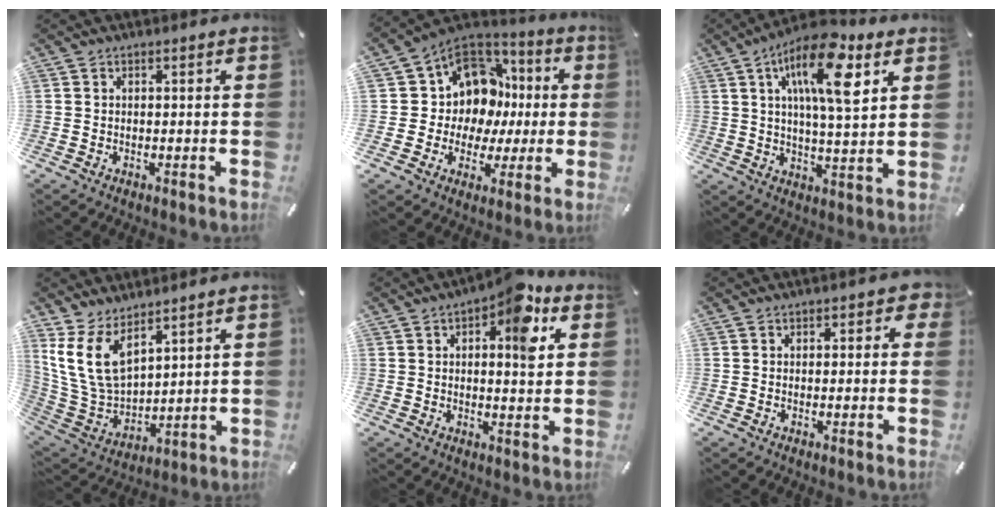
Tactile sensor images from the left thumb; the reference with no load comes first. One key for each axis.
{"total": 11.7, "fx": 3.3, "fy": 10.6, "fz": 3.7, "tx": -0.076, "ty": -0.032, "tz": 0.076}
{"total": 16.0, "fx": 7.6, "fy": 5.2, "fz": 13.1, "tx": -0.221, "ty": -0.018, "tz": 0.123}
{"total": 12.9, "fx": 7.2, "fy": 7.5, "fz": 7.6, "tx": -0.191, "ty": -0.037, "tz": 0.142}
{"total": 11.0, "fx": 5.0, "fy": 4.6, "fz": 8.6, "tx": -0.092, "ty": -0.030, "tz": 0.075}
{"total": 1.6, "fx": 0.1, "fy": 1.3, "fz": 0.9, "tx": -0.001, "ty": 0.003, "tz": -0.004}